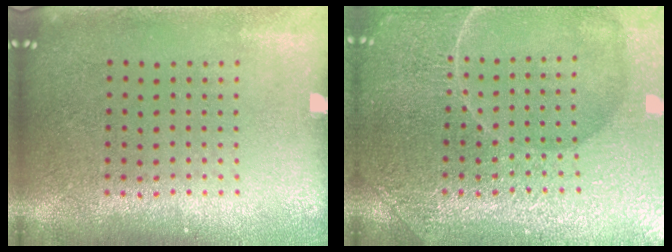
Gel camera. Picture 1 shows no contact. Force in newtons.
{"total": 4.7, "press": 4.7, "slide": 0.6}